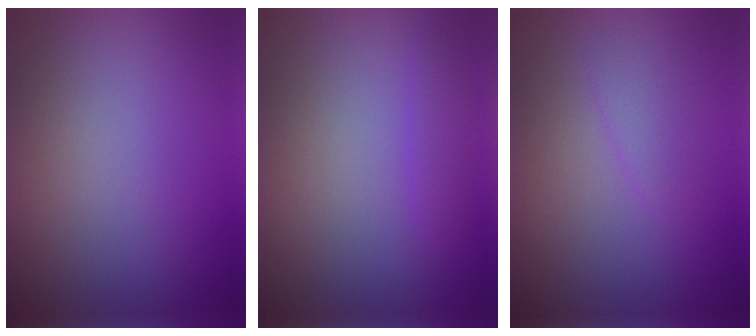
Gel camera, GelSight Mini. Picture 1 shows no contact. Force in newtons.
{"total": 1.3, "press": 1.3, "slide": 0.1}
{"total": 1.3, "press": 1.3, "slide": 0.1}